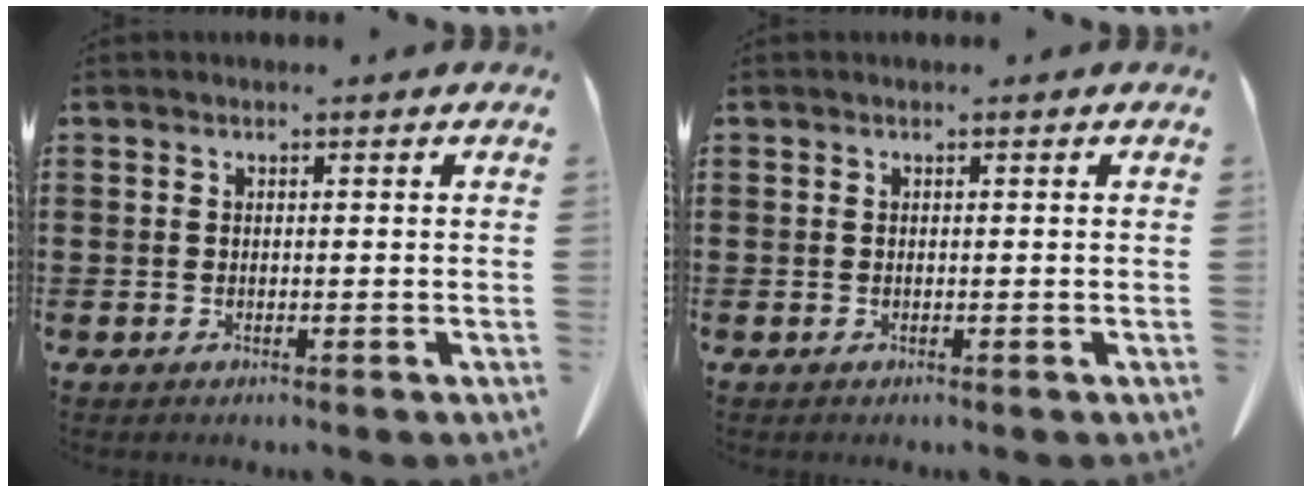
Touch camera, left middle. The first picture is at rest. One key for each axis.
{"total": 0.0}